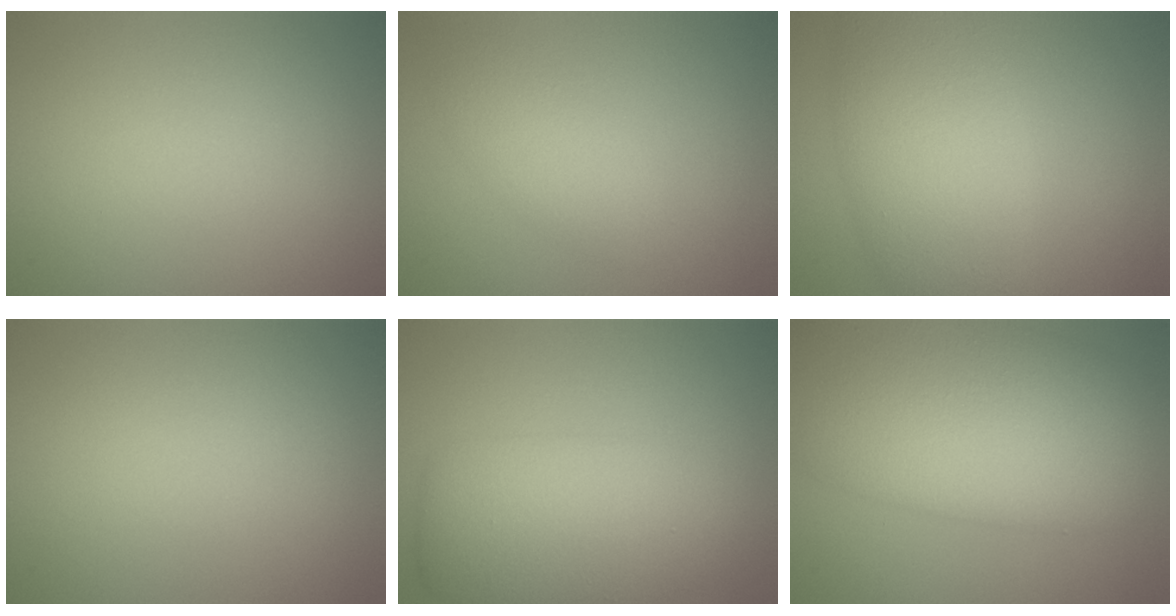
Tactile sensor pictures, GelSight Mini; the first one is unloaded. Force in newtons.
{"total": 2.5, "press": 2.5, "slide": 0.0}
{"total": 7.7, "press": 7.7, "slide": 0.1}
{"total": 0.0}
{"total": 7.2, "press": 7.2, "slide": 0.1}
{"total": 14.4, "press": 14.3, "slide": 0.8}